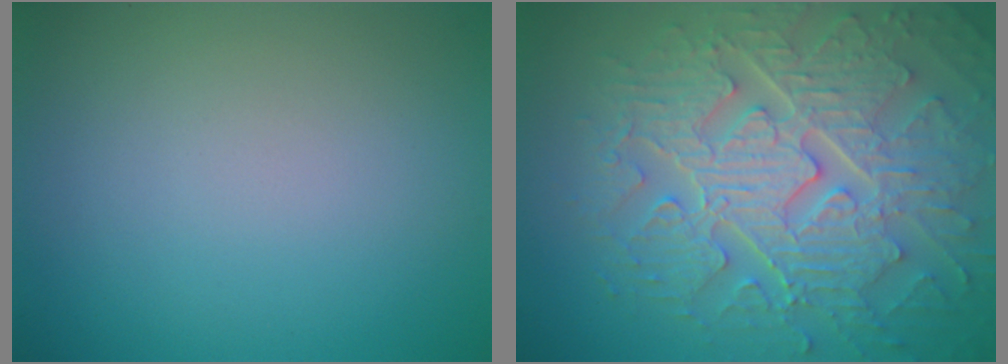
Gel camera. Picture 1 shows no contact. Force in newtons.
{"total": 9.6, "press": 7.0, "slide": 6.6}